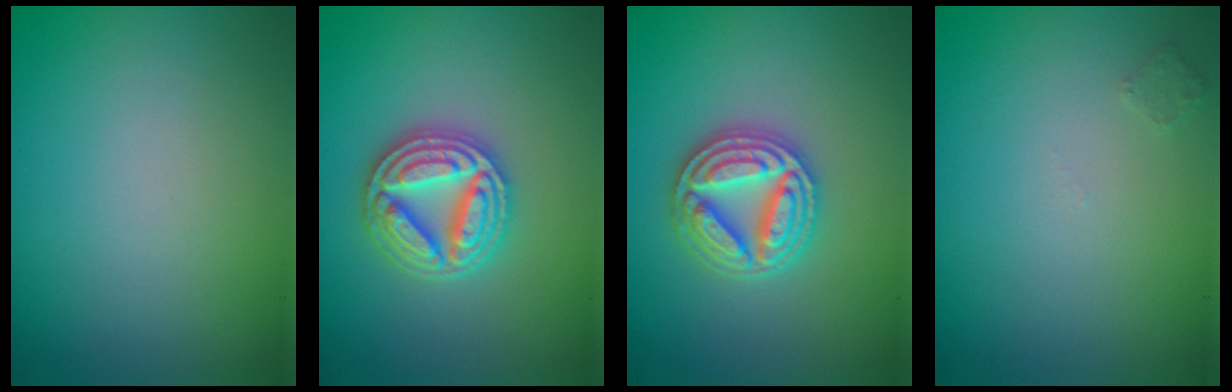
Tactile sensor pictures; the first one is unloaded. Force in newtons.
{"total": 4.7, "press": 4.7, "slide": 0.8}
{"total": 5.0, "press": 4.9, "slide": 0.9}
{"total": 0.7, "press": 0.7, "slide": 0.0}